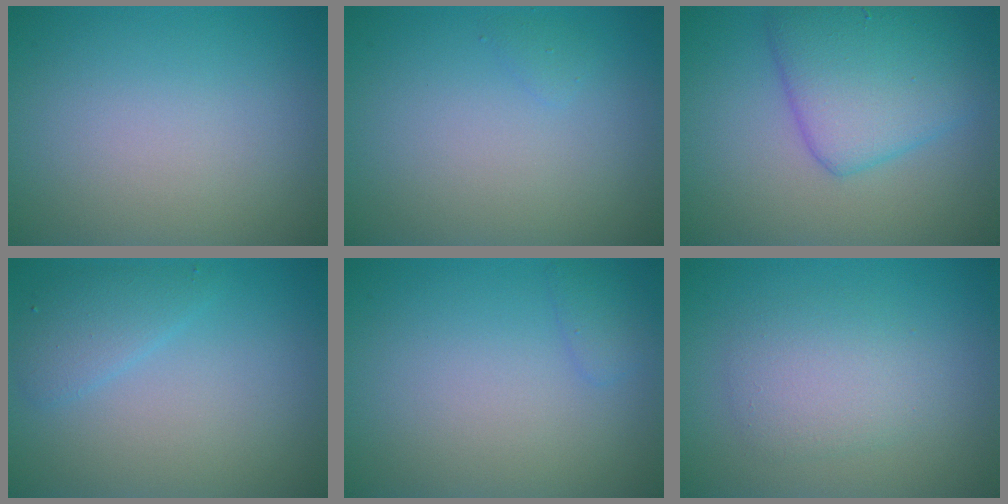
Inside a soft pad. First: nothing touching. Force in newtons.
{"total": 0.5, "press": 0.5, "slide": 0.0}
{"total": 5.9, "press": 5.8, "slide": 0.3}
{"total": 2.0, "press": 2.0, "slide": 0.1}
{"total": 1.0, "press": 1.0, "slide": 0.1}
{"total": 2.9, "press": 2.9, "slide": 0.1}